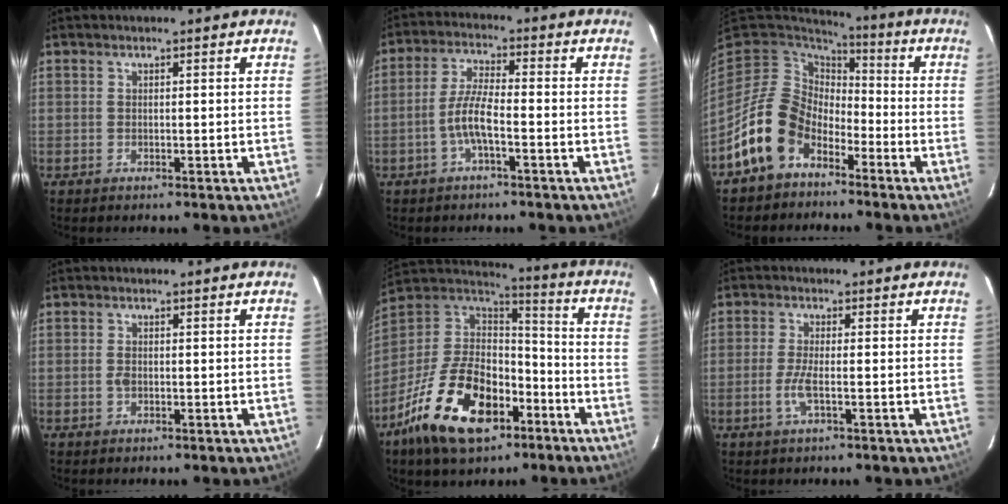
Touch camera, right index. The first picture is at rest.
{"total": 5.7, "force": [-2.4, 1.0, 5.1], "torque": [-0.109, 0.006, -0.046]}
{"total": 13.5, "force": [-7.7, 9.2, 6.1], "torque": [-0.144, 0.018, -0.136]}
{"total": 1.3, "force": [-0.3, 0.8, 0.9], "torque": [-0.019, 0.001, -0.007]}
{"total": 23.4, "force": [-12.4, 12.7, 15.3], "torque": [-0.317, -0.006, -0.209]}
{"total": 3.7, "force": [-1.4, 0.4, 3.5], "torque": [-0.075, -0.005, -0.030]}